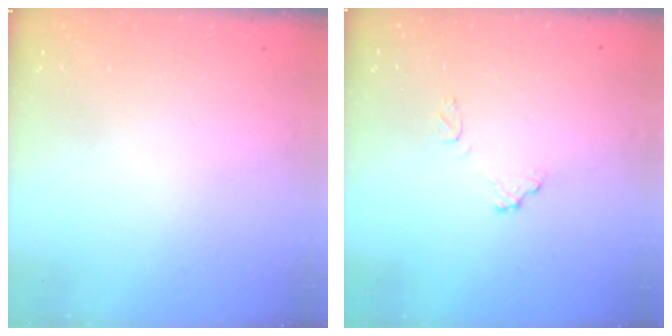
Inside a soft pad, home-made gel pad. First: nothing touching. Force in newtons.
{"total": 8.4, "press": 8.4, "slide": 0.5}